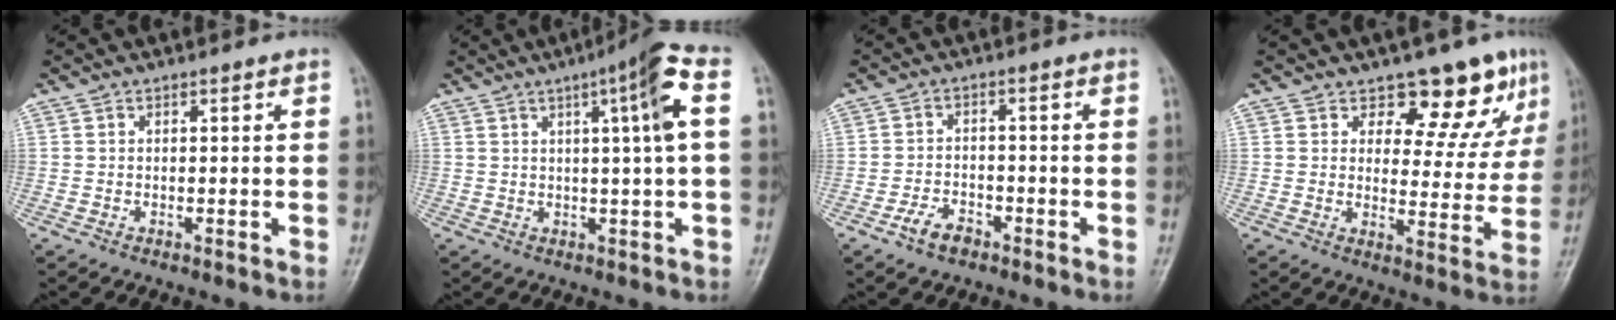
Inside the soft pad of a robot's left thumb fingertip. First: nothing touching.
{"total": 8.6, "force": [2.0, 0.0, 8.4], "torque": [-0.131, 0.014, 0.026]}
{"total": 4.2, "force": [-2.7, 2.3, 2.3], "torque": [-0.040, 0.019, -0.049]}
{"total": 10.7, "force": [7.8, 5.6, 4.6], "torque": [-0.009, -0.054, 0.093]}